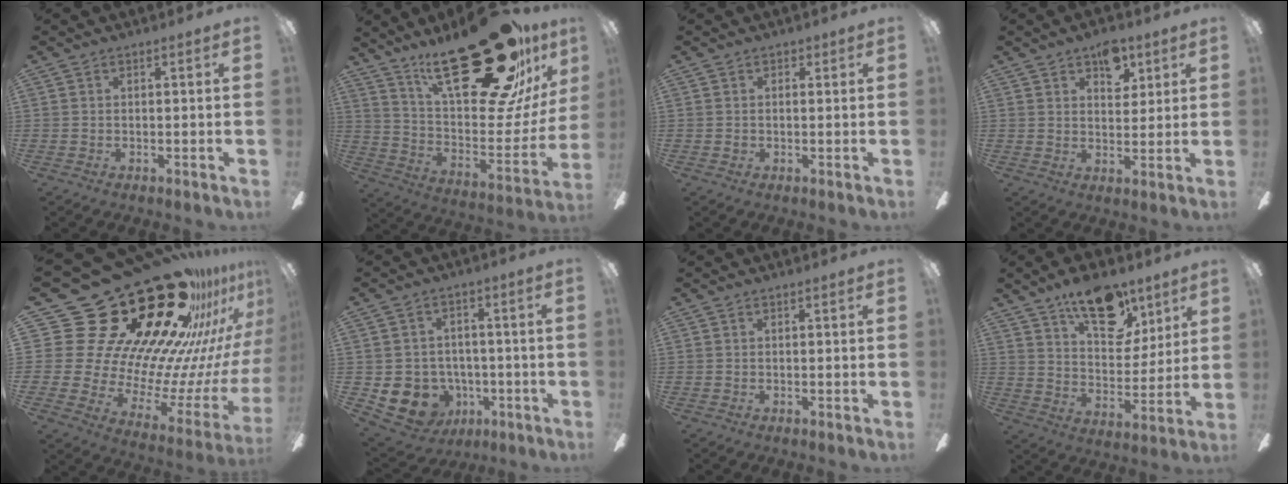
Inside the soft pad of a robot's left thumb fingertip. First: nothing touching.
{"total": 33.8, "force": [22.0, 12.2, 22.5], "torque": [-0.301, -0.140, 0.375]}
{"total": 1.0, "force": [0.2, 1.0, 0.3], "torque": [0.002, 0.003, 0.000]}
{"total": 7.8, "force": [4.7, 4.5, 4.4], "torque": [-0.039, -0.017, 0.076]}
{"total": 38.0, "force": [23.6, 19.8, 22.3], "torque": [-0.308, -0.255, 0.487]}
{"total": 10.4, "force": [-3.7, 9.0, 3.6], "torque": [-0.096, 0.029, -0.058]}
{"total": 0.0}
{"total": 19.0, "force": [11.7, 10.2, 10.9], "torque": [-0.140, -0.063, 0.199]}